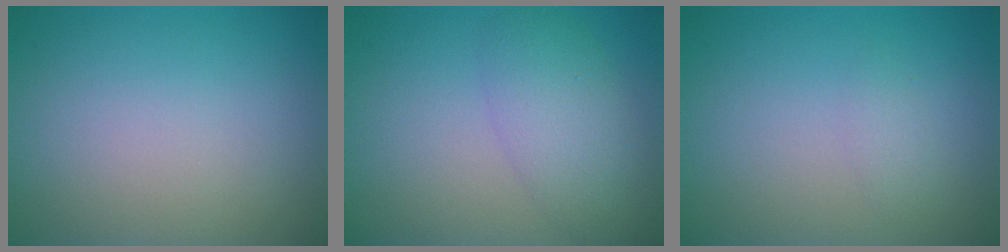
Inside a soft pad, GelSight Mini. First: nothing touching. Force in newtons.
{"total": 4.0, "press": 4.0, "slide": 0.3}
{"total": 0.9, "press": 0.9, "slide": 0.1}